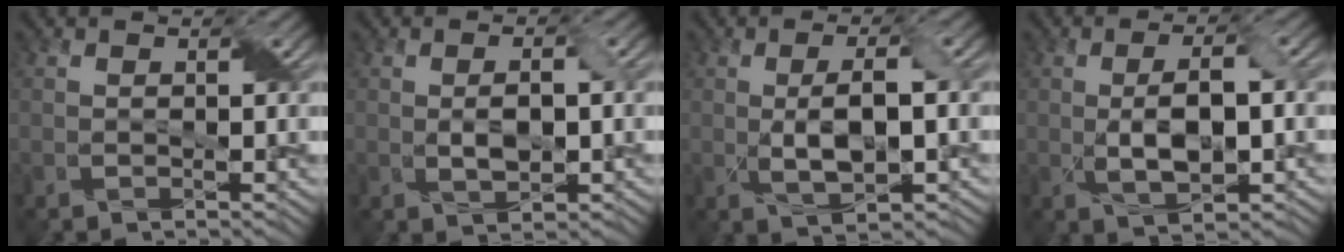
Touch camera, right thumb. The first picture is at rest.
{"total": 3.5, "force": [-0.1, 1.7, 3.1], "torque": [-0.056, -0.001, 0.001]}
{"total": 5.6, "force": [-0.4, 2.1, 5.2], "torque": [-0.099, 0.002, -0.004]}
{"total": 6.4, "force": [-0.6, 2.7, 5.8], "torque": [-0.105, 0.003, -0.009]}